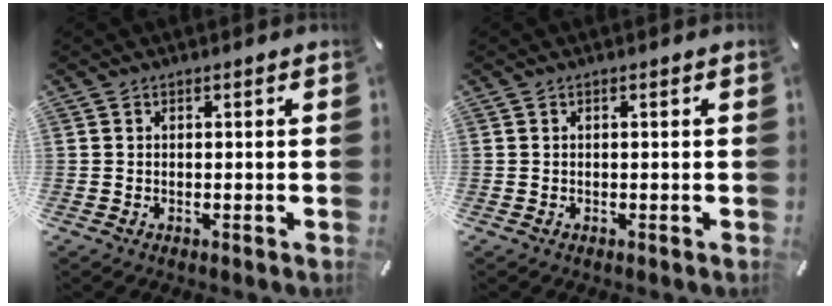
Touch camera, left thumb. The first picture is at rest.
{"total": 0.0}